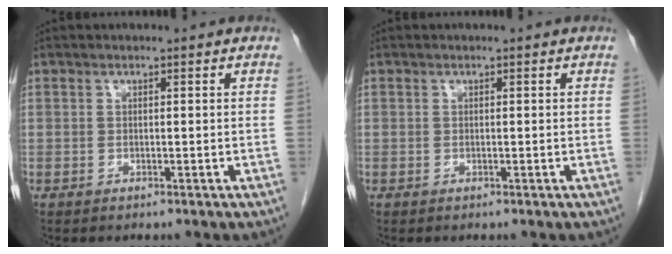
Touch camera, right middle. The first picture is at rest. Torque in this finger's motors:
{"motor_torque": [0.16, -0.02, -0.03, -0.01]}